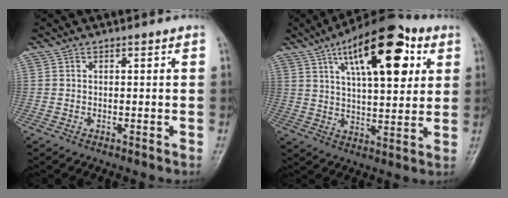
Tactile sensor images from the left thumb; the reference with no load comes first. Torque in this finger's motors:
{"motor_torque": [0.73, 0.74, 1.95, -0.81, 0.22]}